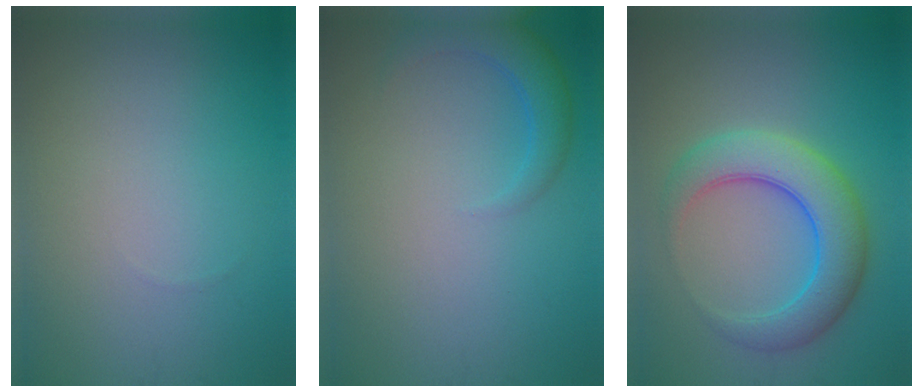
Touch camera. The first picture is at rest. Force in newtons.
{"total": 2.8, "press": 2.8, "slide": 0.2}
{"total": 6.5, "press": 6.5, "slide": 0.2}